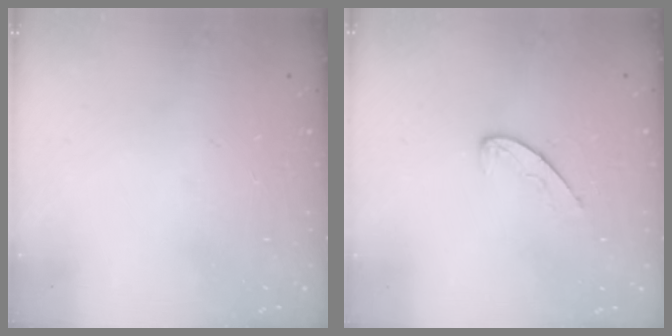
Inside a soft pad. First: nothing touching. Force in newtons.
{"total": 6.2, "press": 6.2, "slide": 0.6}